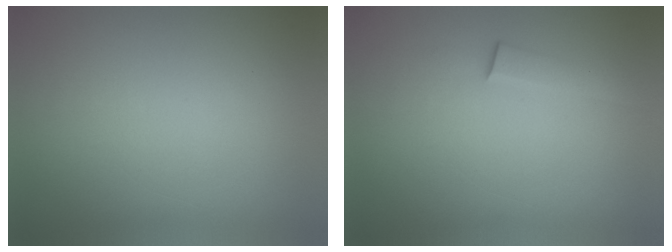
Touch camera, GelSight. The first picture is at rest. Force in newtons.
{"total": 1.8}